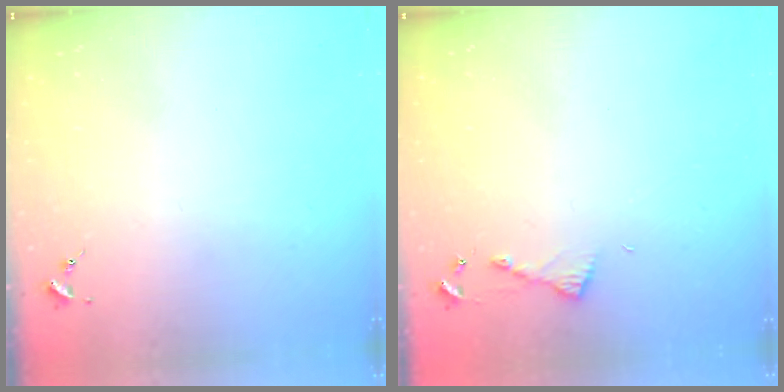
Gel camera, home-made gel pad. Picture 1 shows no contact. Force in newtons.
{"total": 5.5, "press": 5.4, "slide": 0.4}